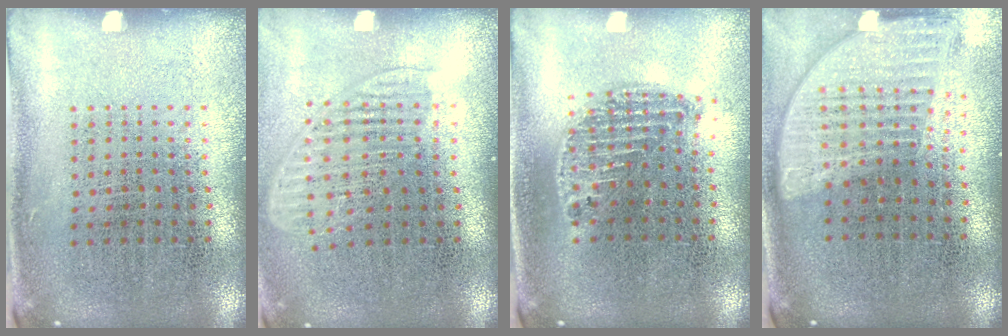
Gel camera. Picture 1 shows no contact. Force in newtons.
{"total": 1.5, "press": 1.3, "slide": 0.7}
{"total": 1.2, "press": 1.1, "slide": 0.5}
{"total": 1.8, "press": 1.5, "slide": 1.0}